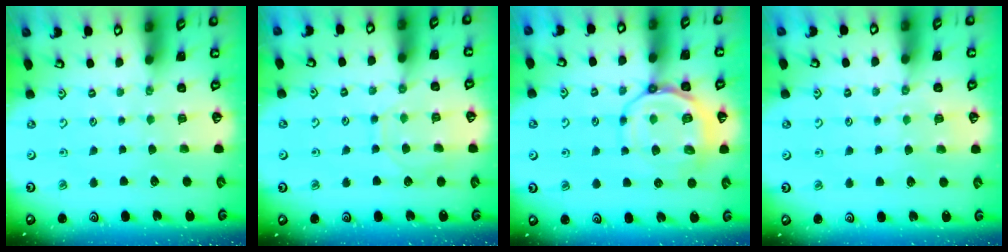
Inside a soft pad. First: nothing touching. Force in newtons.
{"total": 7.9, "press": 7.8, "slide": 0.8}
{"total": 13.0, "press": 12.8, "slide": 2.0}
{"total": 3.2, "press": 3.1, "slide": 0.7}